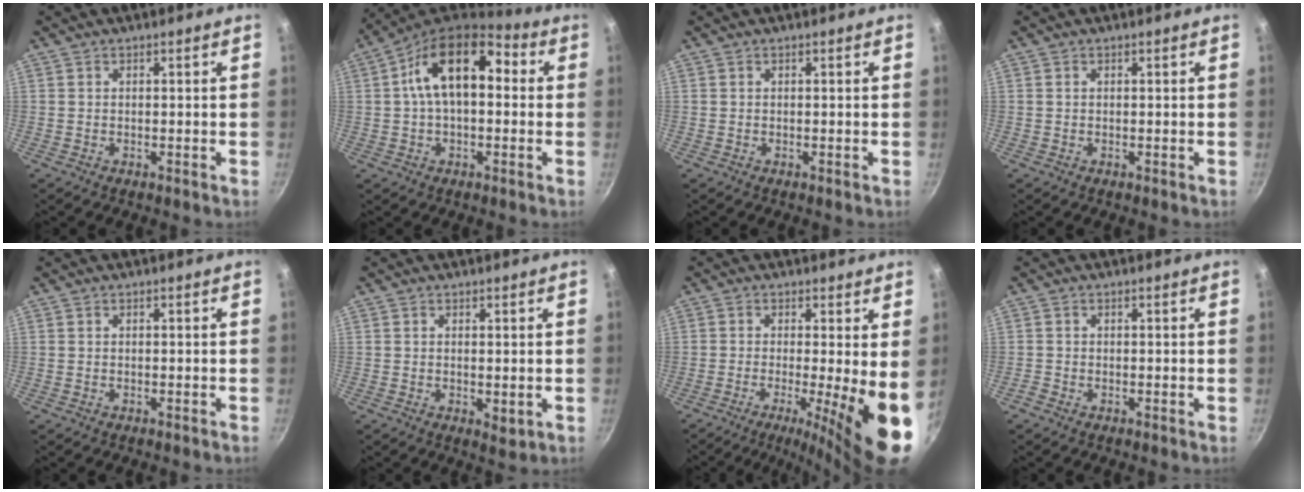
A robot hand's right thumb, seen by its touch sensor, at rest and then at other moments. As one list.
[{"total": 15.7, "force": [2.4, 9.2, 12.5], "torque": [-0.186, 0.035, 0.017]}, {"total": 0.0}, {"total": 0.0}, {"total": 0.0}, {"total": 2.3, "force": [0.2, 1.2, 2.0], "torque": [-0.030, -0.008, 0.004]}, {"total": 11.0, "force": [-1.7, 1.5, 10.8], "torque": [-0.151, -0.014, -0.026]}, {"total": 0.7, "force": [-0.4, 0.4, 0.3], "torque": [-0.005, 0.001, -0.013]}]